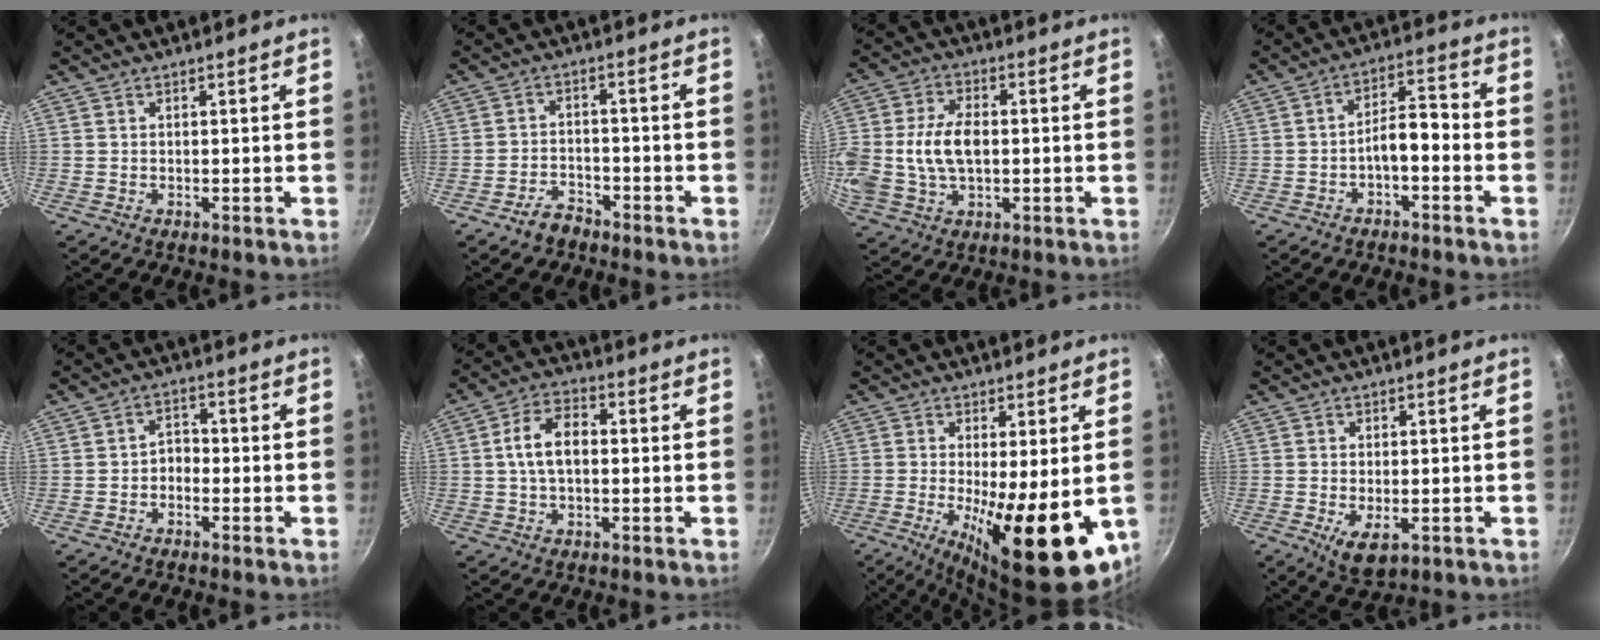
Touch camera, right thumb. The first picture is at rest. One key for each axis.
{"total": 4.2, "fx": -3.2, "fy": 2.3, "fz": 1.4, "tx": -0.017, "ty": 0.023, "tz": -0.057}
{"total": 15.6, "fx": -0.2, "fy": 10.1, "fz": 11.8, "tx": -0.264, "ty": 0.011, "tz": 0.005}
{"total": 6.8, "fx": -2.0, "fy": 3.3, "fz": 5.5, "tx": -0.082, "ty": 0.042, "tz": -0.040}
{"total": 3.2, "fx": -1.3, "fy": 2.4, "fz": 1.7, "tx": -0.005, "ty": 0.020, "tz": -0.031}
{"total": 8.2, "fx": 0.4, "fy": 4.8, "fz": 6.6, "tx": -0.115, "ty": 0.023, "tz": -0.001}
{"total": 18.8, "fx": -4.4, "fy": 6.1, "fz": 17.2, "tx": -0.225, "ty": -0.033, "tz": -0.042}
{"total": 5.3, "fx": -1.7, "fy": 2.6, "fz": 4.3, "tx": -0.072, "ty": -0.008, "tz": -0.022}